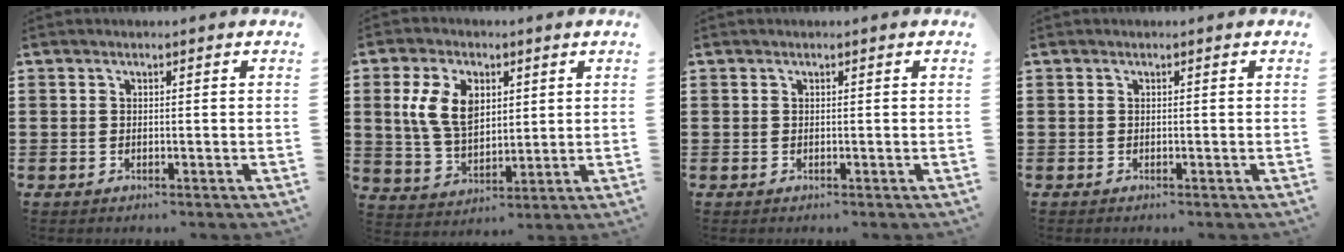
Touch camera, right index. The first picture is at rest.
{"total": 8.8, "force": [2.4, 5.7, 6.3], "torque": [-0.159, 0.011, 0.039]}
{"total": 0.0}
{"total": 0.0}